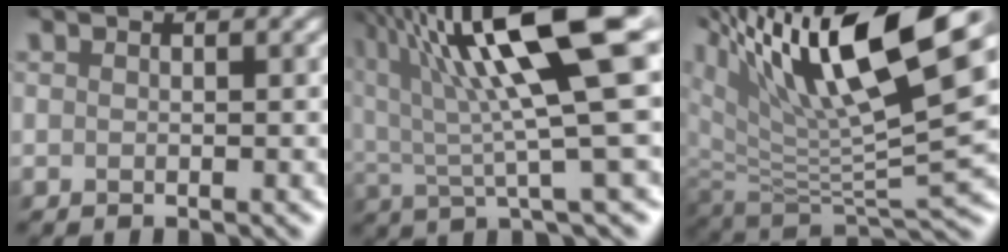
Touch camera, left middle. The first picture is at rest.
{"total": 12.9, "force": [5.5, 2.6, 11.3], "torque": [-0.191, 0.013, 0.099]}
{"total": 13.9, "force": [7.6, 4.6, 10.6], "torque": [-0.204, 0.014, 0.146]}